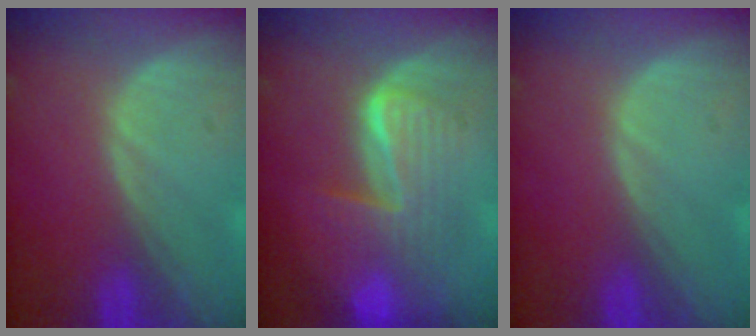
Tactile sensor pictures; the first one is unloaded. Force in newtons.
{"total": 7.2, "press": 7.2, "slide": 0.2}
{"total": 0.0}